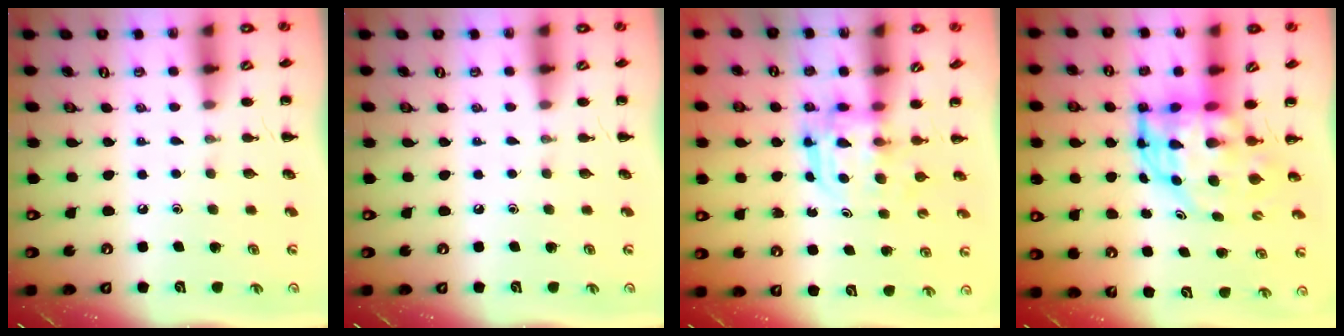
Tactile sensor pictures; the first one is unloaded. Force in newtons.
{"total": 0.0}
{"total": 3.2, "press": 3.2, "slide": 0.2}
{"total": 6.8, "press": 6.5, "slide": 2.0}